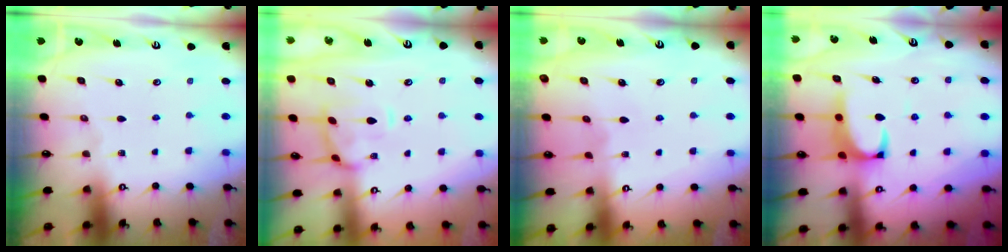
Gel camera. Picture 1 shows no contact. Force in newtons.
{"total": 1.9, "press": 1.8, "slide": 0.4}
{"total": 2.8, "press": 2.8, "slide": 0.3}
{"total": 2.4, "press": 2.2, "slide": 0.9}